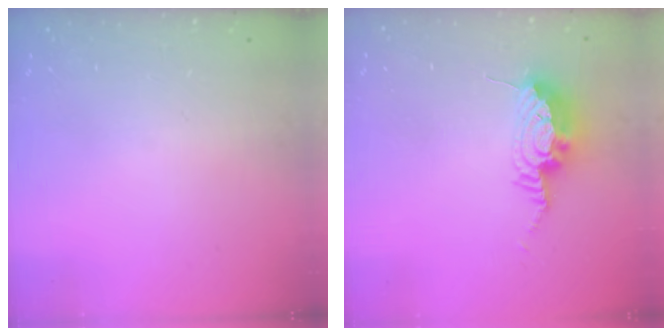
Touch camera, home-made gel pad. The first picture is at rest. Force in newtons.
{"total": 9.9, "press": 9.8, "slide": 0.9}